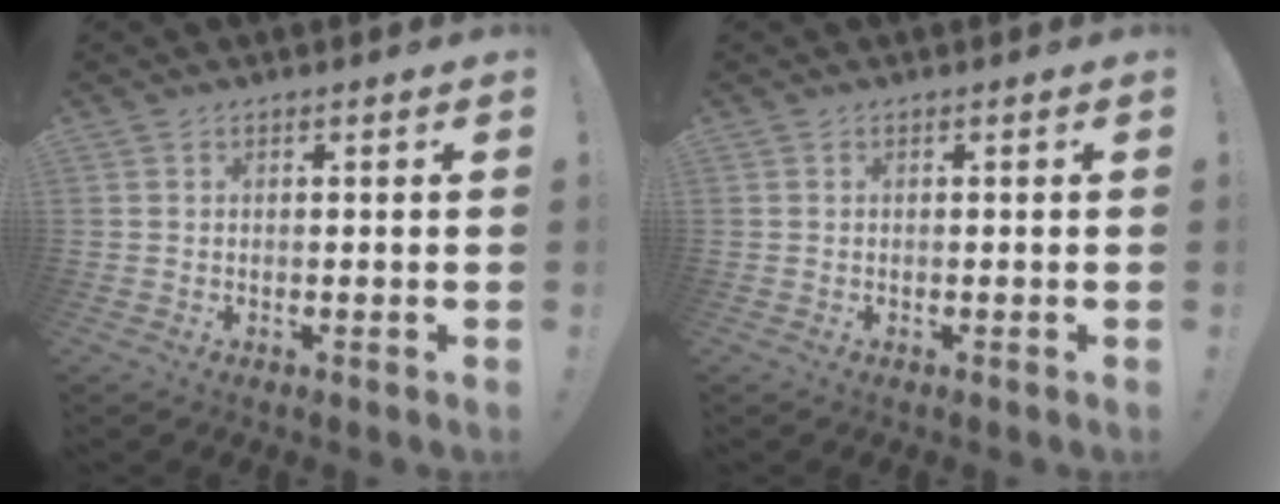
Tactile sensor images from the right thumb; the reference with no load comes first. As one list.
[{"total": 0.0}]